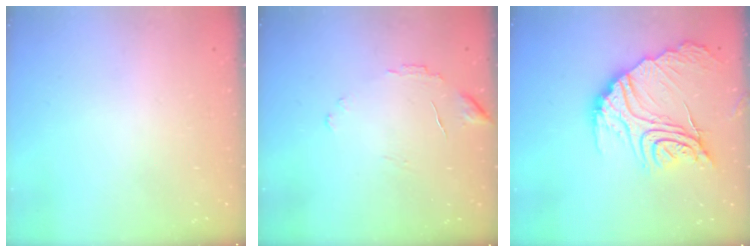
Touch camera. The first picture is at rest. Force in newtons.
{"total": 8.4, "press": 8.3, "slide": 0.5}
{"total": 19.9, "press": 19.8, "slide": 1.9}